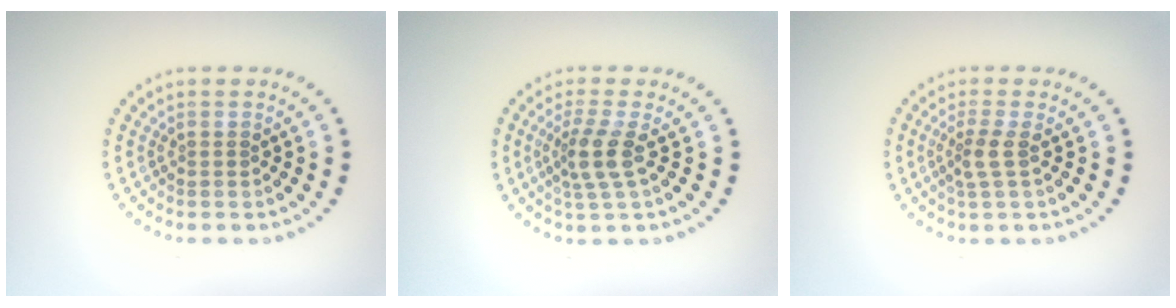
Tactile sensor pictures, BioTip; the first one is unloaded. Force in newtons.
{"total": 2.8, "press": 2.1, "slide": 1.9}
{"total": 1.9, "press": 1.5, "slide": 1.2}